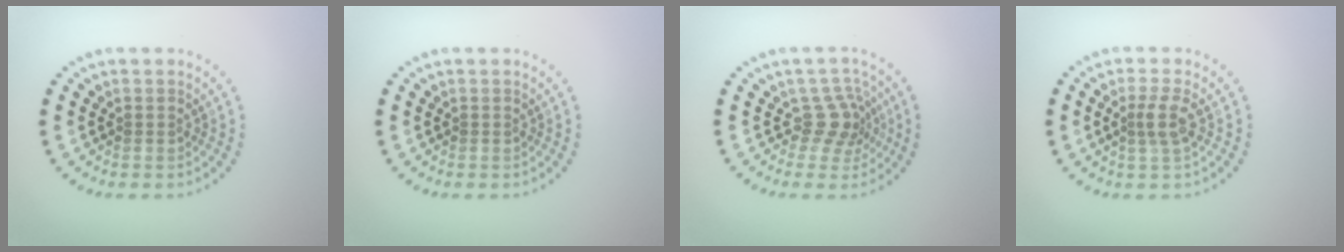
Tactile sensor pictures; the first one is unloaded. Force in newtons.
{"total": 0.0}
{"total": 2.8, "press": 2.0, "slide": 2.0}
{"total": 2.1, "press": 1.7, "slide": 1.2}